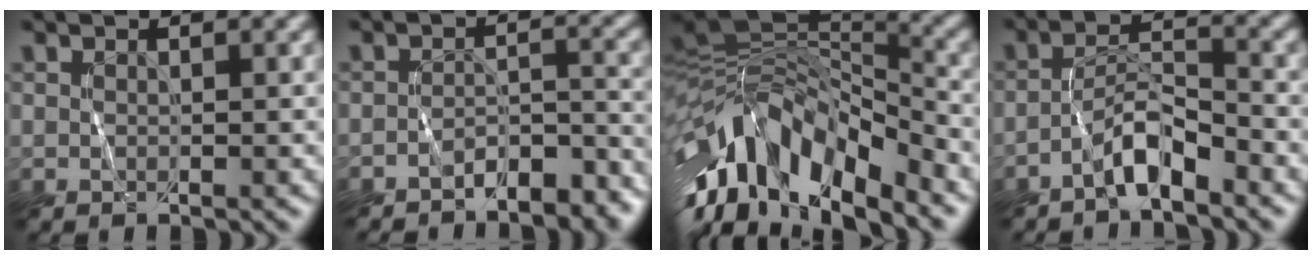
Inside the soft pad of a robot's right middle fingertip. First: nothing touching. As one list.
[{"total": 3.6, "force": [-3.2, 1.1, 1.2], "torque": [-0.013, 0.007, -0.049]}, {"total": 13.0, "force": [-4.8, 6.0, 10.4], "torque": [-0.200, 0.021, -0.081]}, {"total": 3.3, "force": [-2.7, 0.6, 1.7], "torque": [-0.030, 0.015, -0.054]}]